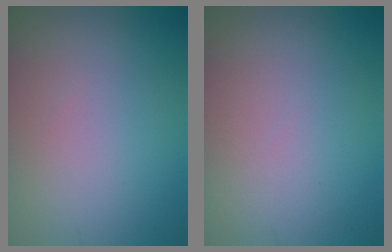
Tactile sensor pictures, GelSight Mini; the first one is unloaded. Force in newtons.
{"total": 0.0}